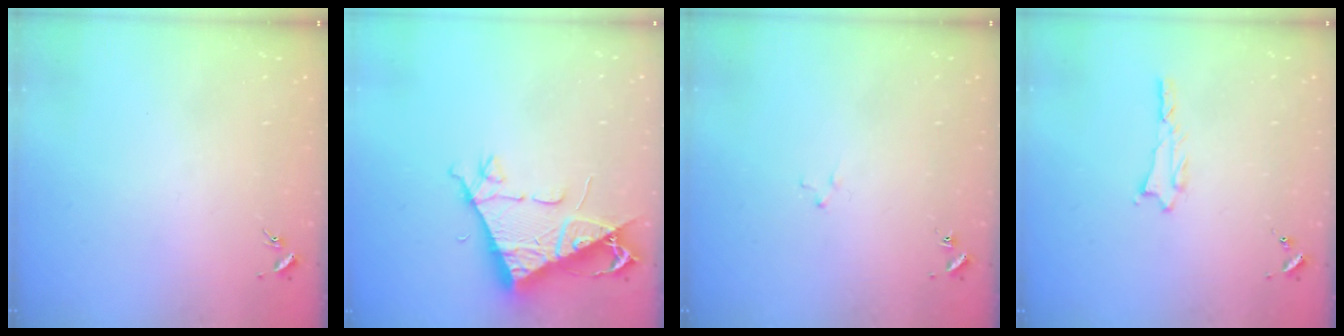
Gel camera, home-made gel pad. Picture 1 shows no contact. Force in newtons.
{"total": 8.0, "press": 7.9, "slide": 1.2}
{"total": 1.5, "press": 1.5, "slide": 0.2}
{"total": 0.9, "press": 0.9, "slide": 0.2}